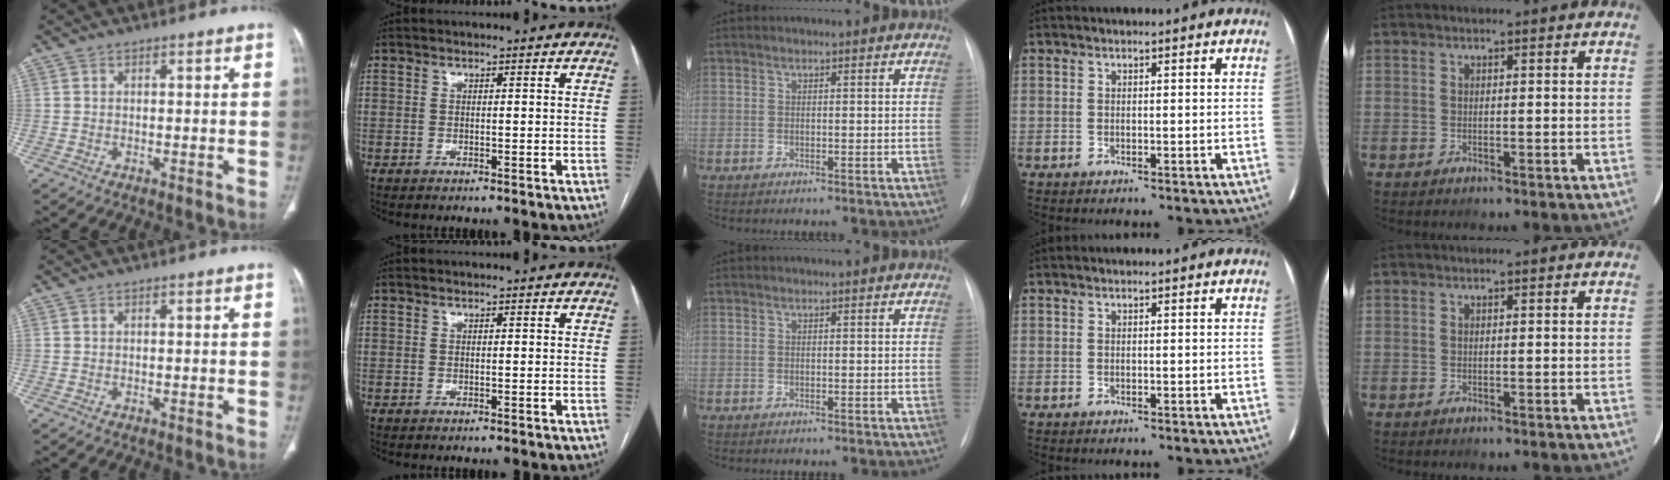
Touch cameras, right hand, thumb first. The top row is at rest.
{}